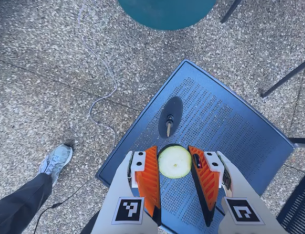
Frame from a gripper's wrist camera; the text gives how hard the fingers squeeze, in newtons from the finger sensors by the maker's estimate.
{"total": 9.3, "left": 9.5, "right": 9.1}